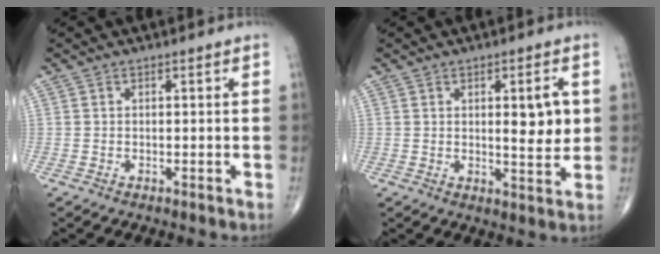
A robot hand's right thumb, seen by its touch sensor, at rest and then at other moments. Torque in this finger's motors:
{"motor_torque": [0.05, 0.05, 0.58, 0.28, 0.04]}